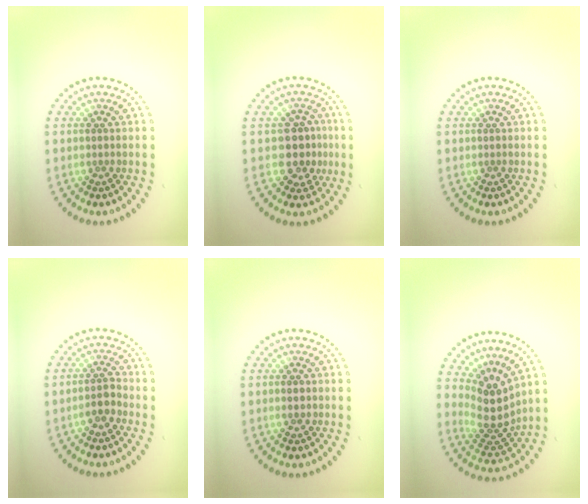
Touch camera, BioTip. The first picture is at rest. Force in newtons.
{"total": 3.3, "press": 3.0, "slide": 1.5}
{"total": 0.0}
{"total": 1.8, "press": 1.5, "slide": 1.0}
{"total": 1.2, "press": 1.2, "slide": 0.1}
{"total": 4.0, "press": 2.7, "slide": 2.9}